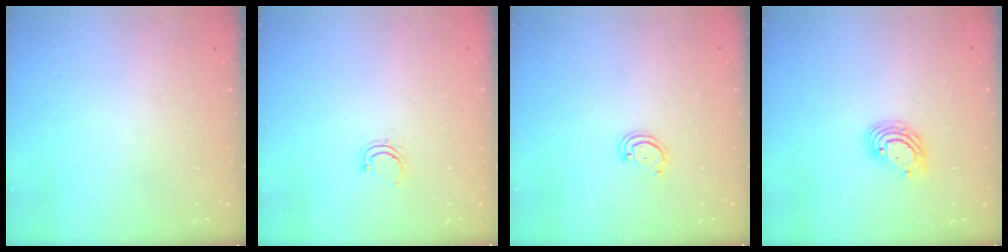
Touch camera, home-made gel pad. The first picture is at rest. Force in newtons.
{"total": 3.7, "press": 3.5, "slide": 1.2}
{"total": 2.4, "press": 2.4, "slide": 0.2}
{"total": 8.0, "press": 7.8, "slide": 1.5}